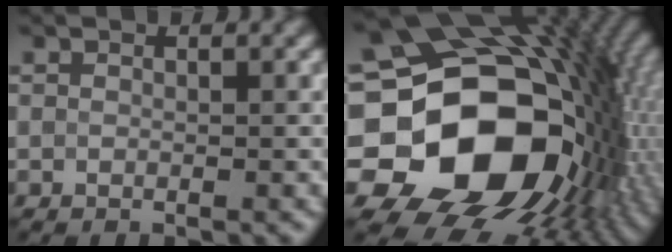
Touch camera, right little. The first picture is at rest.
{"total": 19.6, "force": [-2.1, 15.0, 12.4], "torque": [-0.215, -0.011, -0.015]}